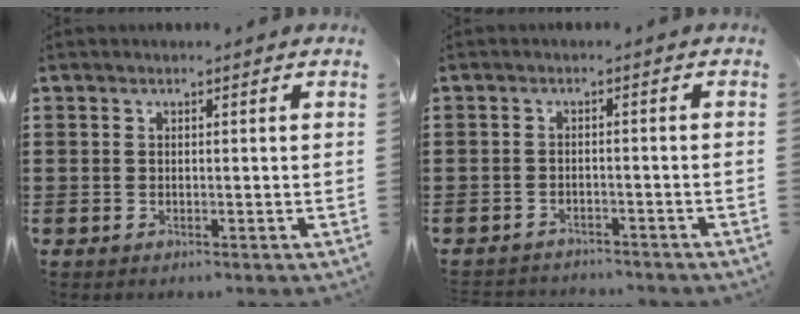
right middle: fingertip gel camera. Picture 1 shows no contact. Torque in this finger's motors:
{"motor_torque": [2.03, -0.11, 0.39, 0.10]}